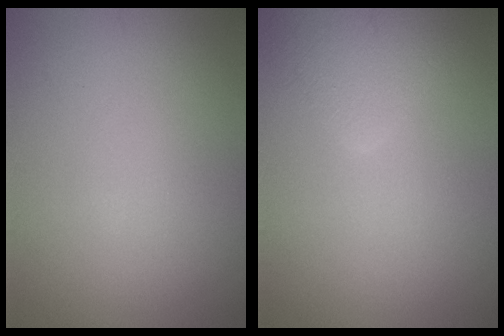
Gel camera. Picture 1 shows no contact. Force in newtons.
{"total": 4.0, "press": 4.0, "slide": 0.3}